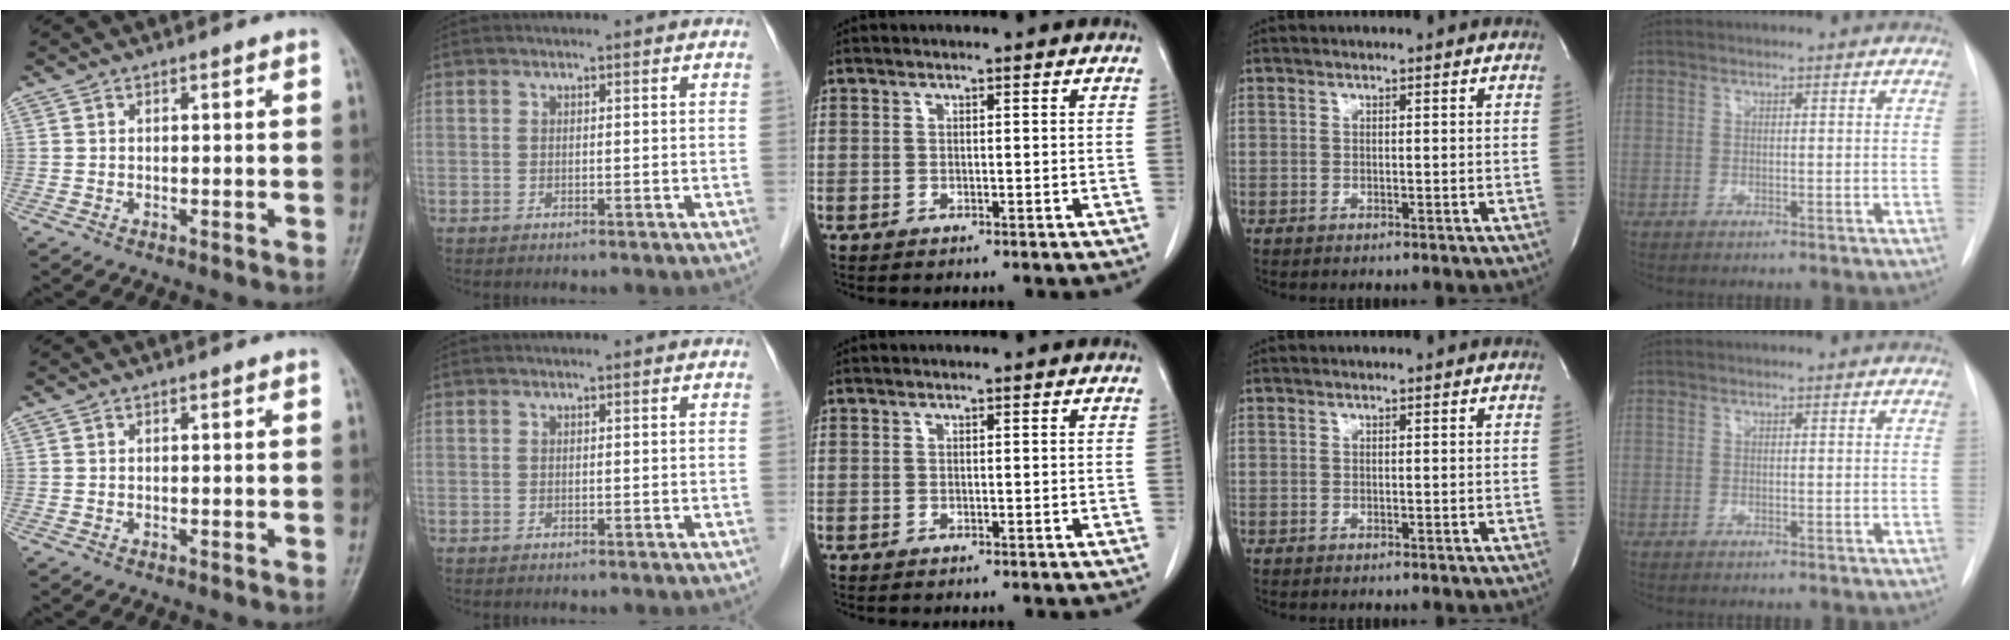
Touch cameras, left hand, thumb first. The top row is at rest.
{}